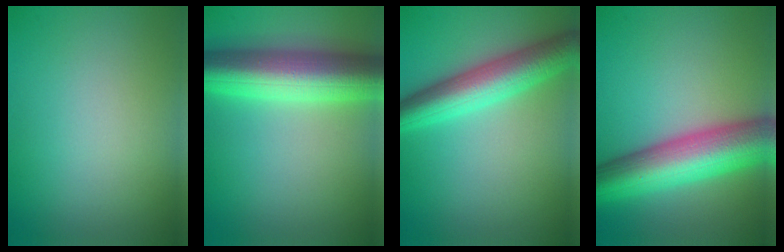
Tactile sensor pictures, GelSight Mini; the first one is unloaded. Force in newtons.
{"total": 9.5, "press": 9.5, "slide": 0.2}
{"total": 6.3, "press": 6.3, "slide": 0.1}
{"total": 10.4, "press": 10.4, "slide": 0.3}